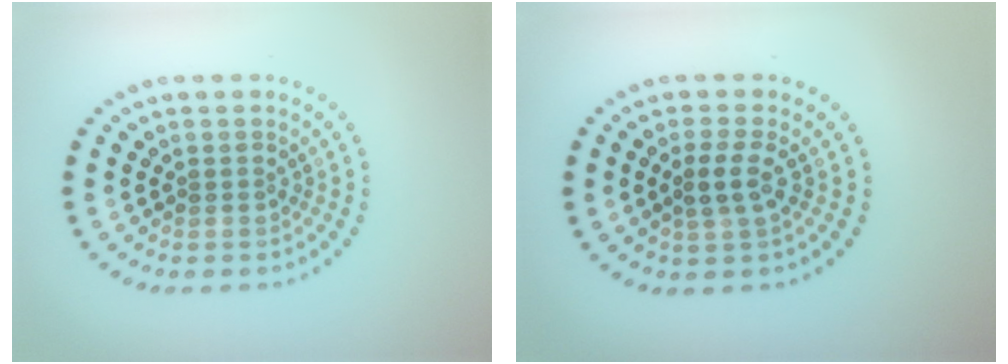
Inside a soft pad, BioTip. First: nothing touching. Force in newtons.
{"total": 2.2, "press": 2.0, "slide": 0.9}